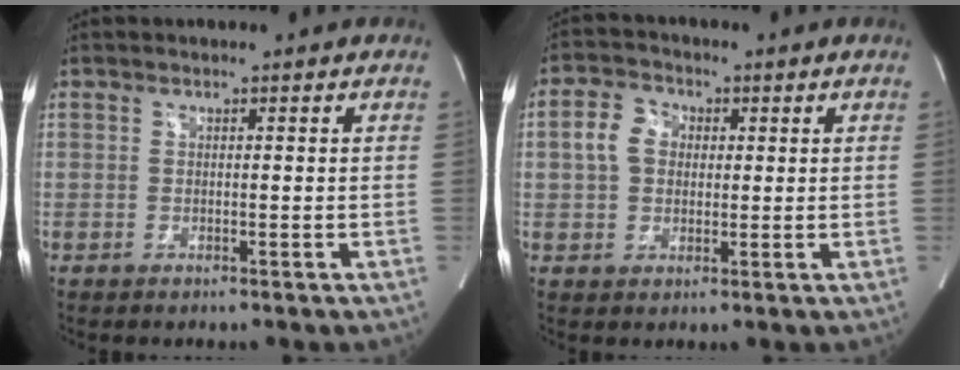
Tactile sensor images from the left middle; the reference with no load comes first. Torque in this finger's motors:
{"motor_torque": [0.67, -0.06, 0.02, 0.02]}